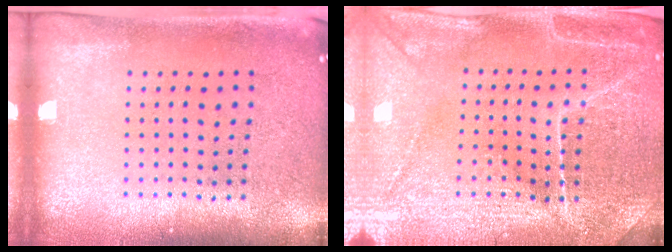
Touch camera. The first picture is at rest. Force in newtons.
{"total": 4.0, "press": 3.9, "slide": 1.1}